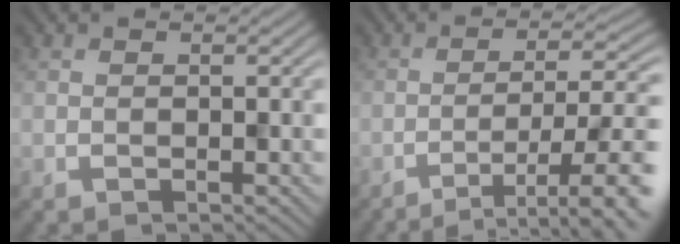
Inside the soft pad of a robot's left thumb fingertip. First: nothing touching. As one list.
[{"total": 9.4, "force": [-4.7, 2.2, 7.8], "torque": [-0.096, 0.009, -0.060]}]